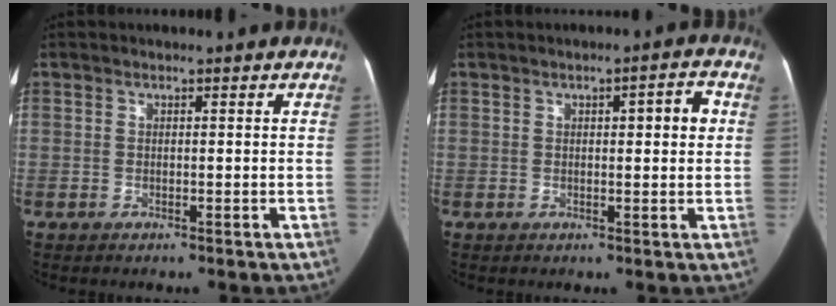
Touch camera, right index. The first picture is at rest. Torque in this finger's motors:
{"motor_torque": [-0.09, 0.12, -0.08, 0.00]}